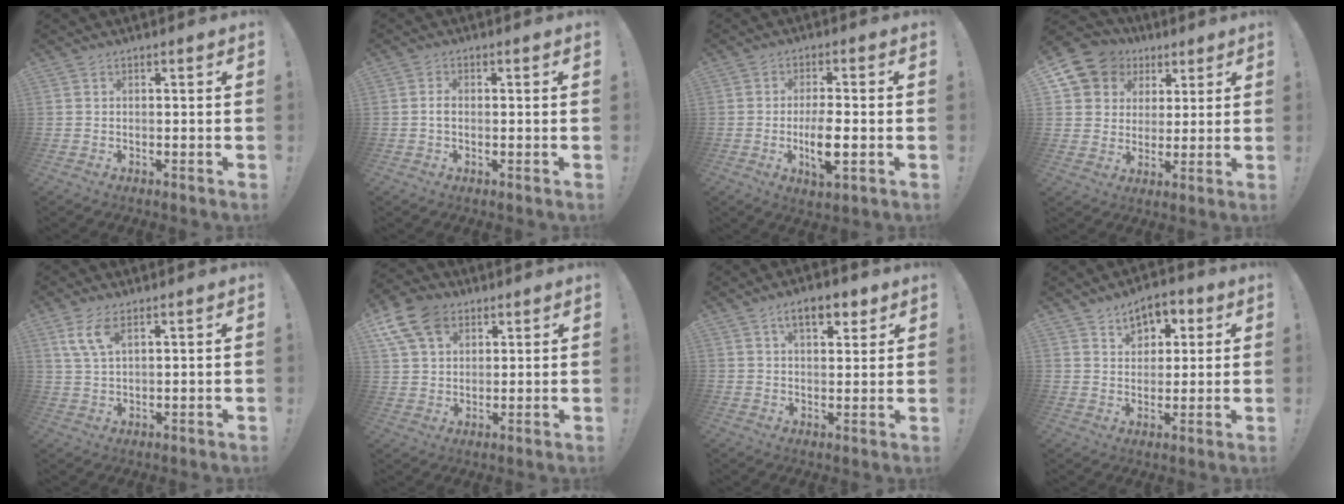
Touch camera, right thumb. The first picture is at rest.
{"total": 1.6, "force": [-0.3, 1.0, 1.2], "torque": [-0.022, 0.004, -0.006]}
{"total": 8.1, "force": [-1.9, 2.5, 7.5], "torque": [-0.144, -0.005, -0.033]}
{"total": 10.3, "force": [4.8, 8.7, 2.6], "torque": [-0.042, -0.032, 0.099]}
{"total": 6.8, "force": [3.6, 2.4, 5.2], "torque": [-0.101, -0.005, 0.068]}
{"total": 13.1, "force": [6.7, 8.9, 6.9], "torque": [-0.124, -0.025, 0.132]}
{"total": 8.4, "force": [4.6, 4.0, 5.8], "torque": [-0.072, -0.011, 0.077]}
{"total": 7.6, "force": [4.2, 5.6, 2.9], "torque": [-0.031, -0.024, 0.076]}